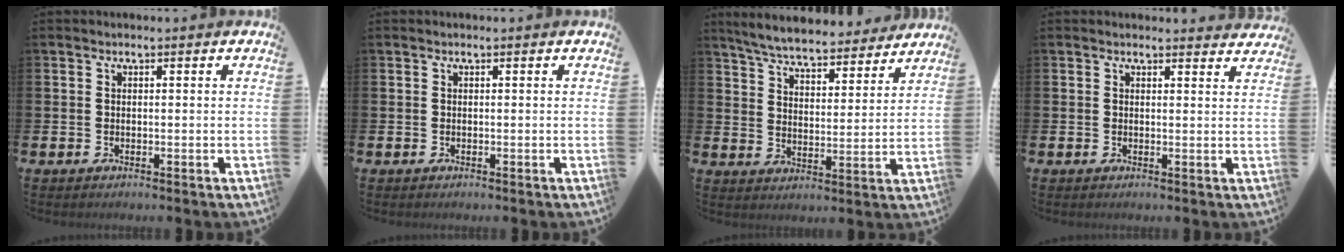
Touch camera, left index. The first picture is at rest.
{"total": 0.0}
{"total": 6.3, "force": [6.1, 0.9, 1.4], "torque": [-0.048, -0.043, 0.104]}
{"total": 1.6, "force": [1.6, 0.3, -0.1], "torque": [0.006, -0.007, 0.028]}